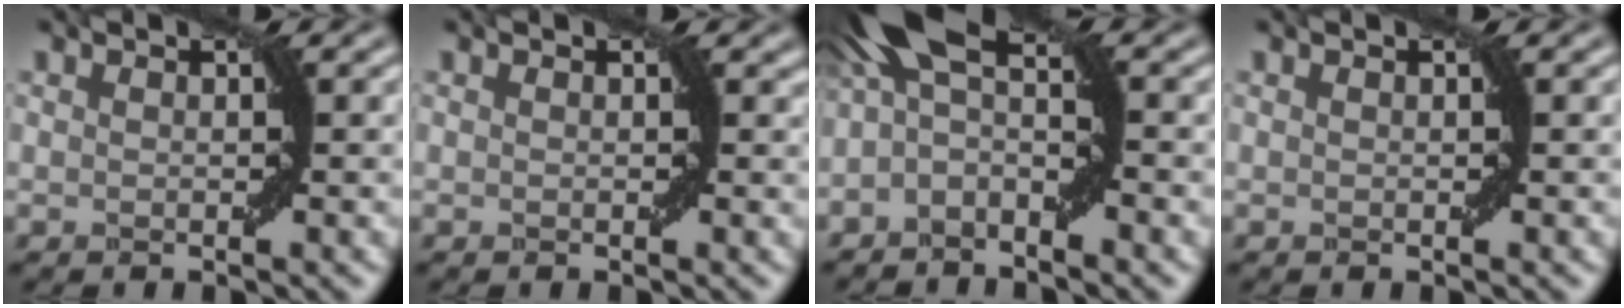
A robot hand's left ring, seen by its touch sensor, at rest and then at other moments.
{"total": 1.0, "force": [0.7, 0.5, 0.4], "torque": [0.003, 0.005, -0.004]}
{"total": 2.5, "force": [-1.1, 0.5, 2.2], "torque": [-0.052, 0.004, -0.022]}
{"total": 0.0}